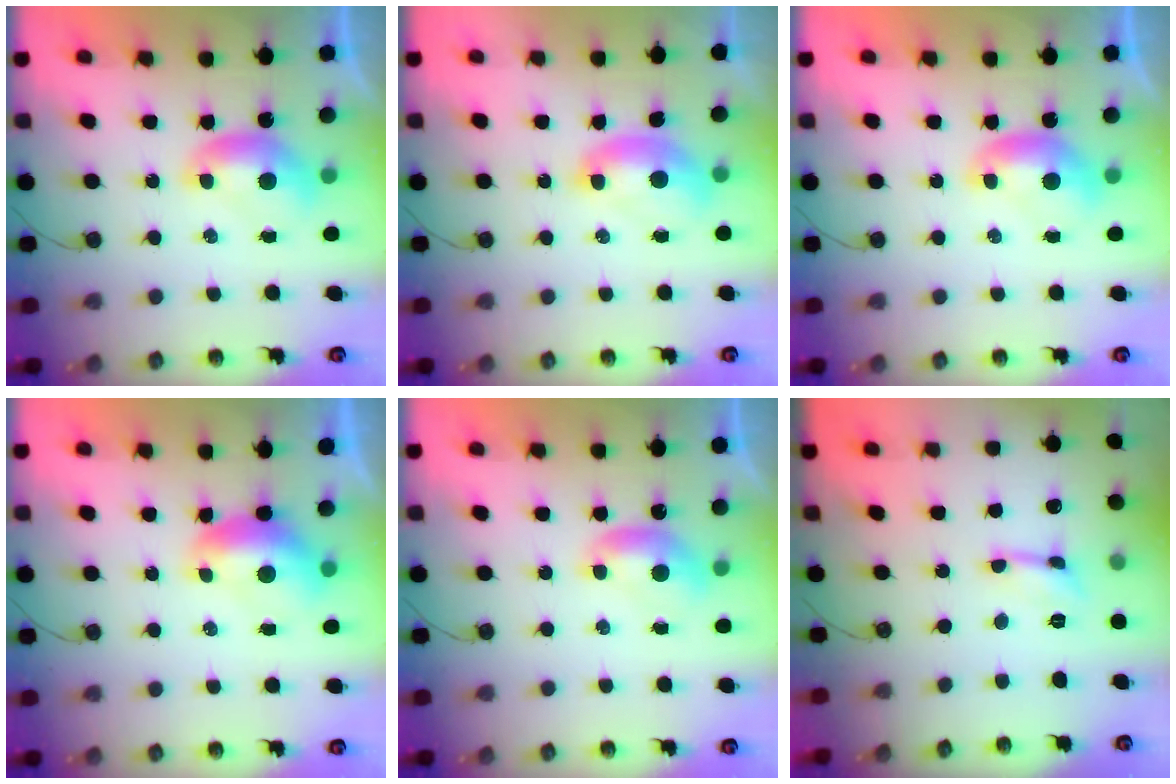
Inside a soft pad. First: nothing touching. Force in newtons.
{"total": 1.8, "press": 1.7, "slide": 0.6}
{"total": 0.0}
{"total": 1.3, "press": 1.0, "slide": 0.8}
{"total": 0.0}
{"total": 0.5, "press": 0.5, "slide": 0.1}